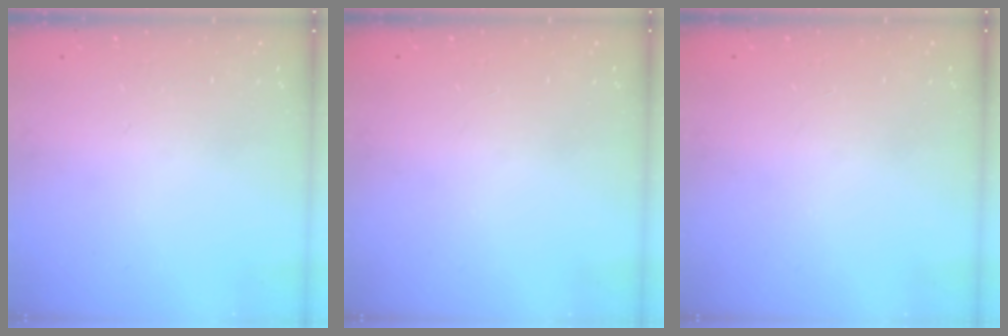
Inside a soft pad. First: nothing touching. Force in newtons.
{"total": 0.0}
{"total": 0.0}